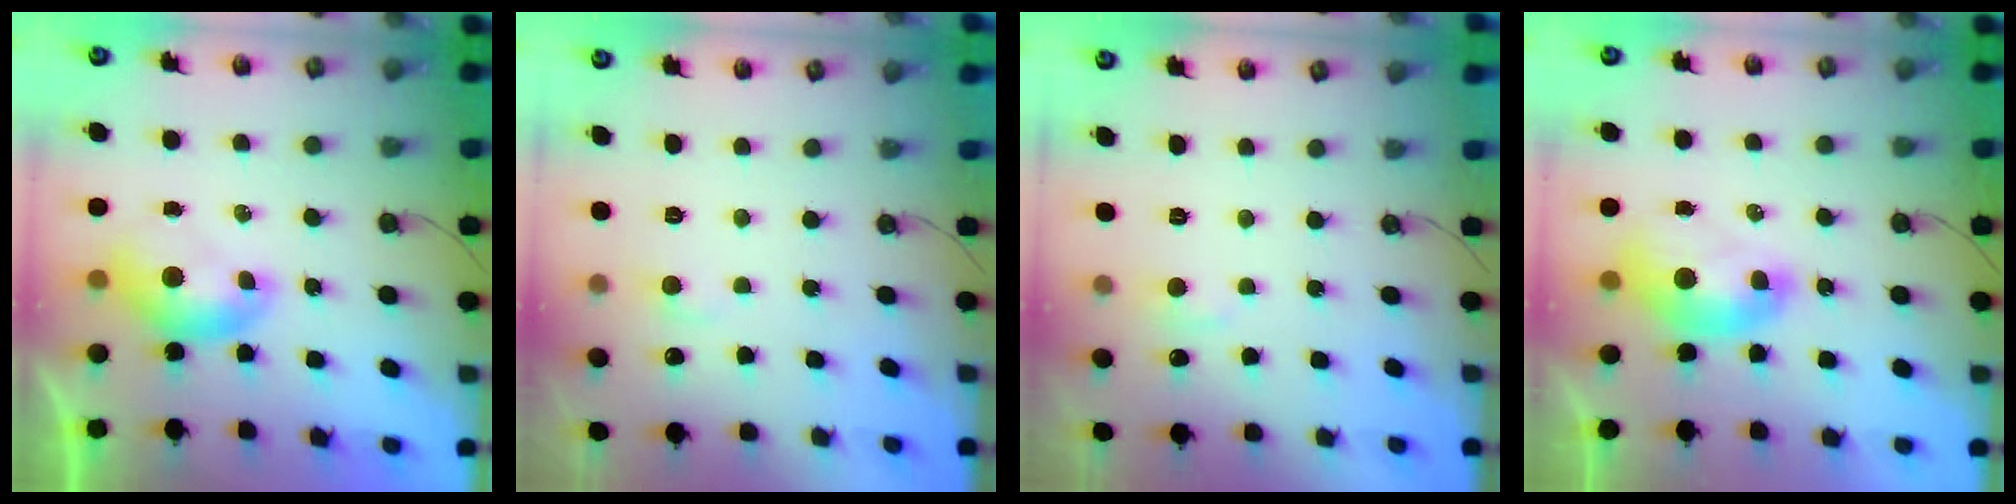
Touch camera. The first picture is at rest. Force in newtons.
{"total": 1.3, "press": 1.2, "slide": 0.5}
{"total": 1.1, "press": 0.9, "slide": 0.6}
{"total": 2.6, "press": 2.5, "slide": 0.6}